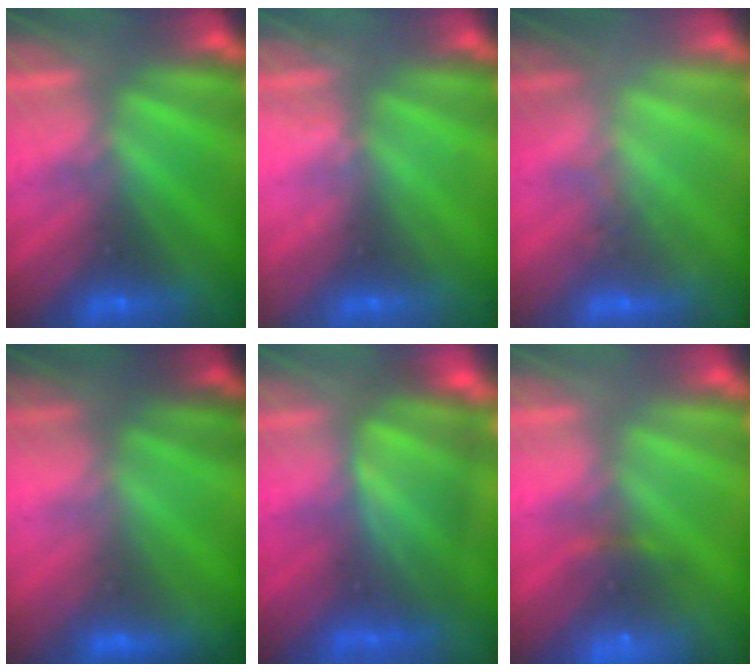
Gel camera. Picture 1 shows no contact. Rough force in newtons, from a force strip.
{"total": 2.2}
{"total": 2.8}
{"total": 4.6}
{"total": 5.0}
{"total": 5.6}